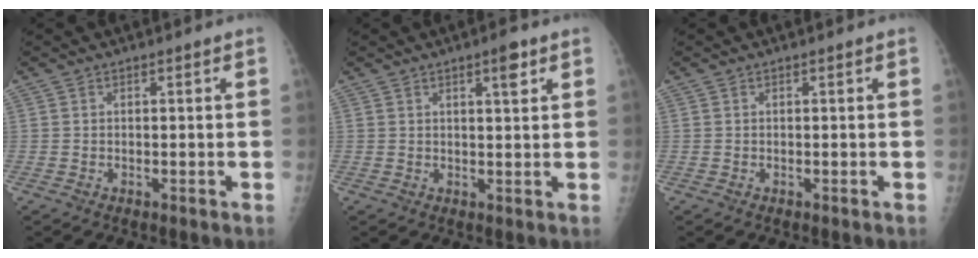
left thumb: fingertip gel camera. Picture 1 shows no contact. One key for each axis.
{"total": 3.7, "fx": 2.1, "fy": 0.9, "fz": 2.9, "tx": -0.037, "ty": -0.010, "tz": 0.030}
{"total": 0.0}